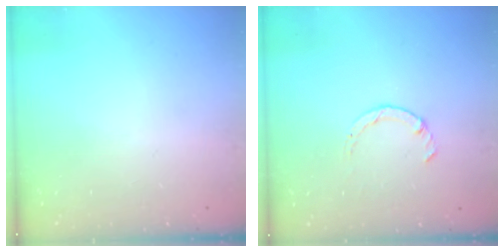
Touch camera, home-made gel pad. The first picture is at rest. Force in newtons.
{"total": 2.2, "press": 2.1, "slide": 0.4}